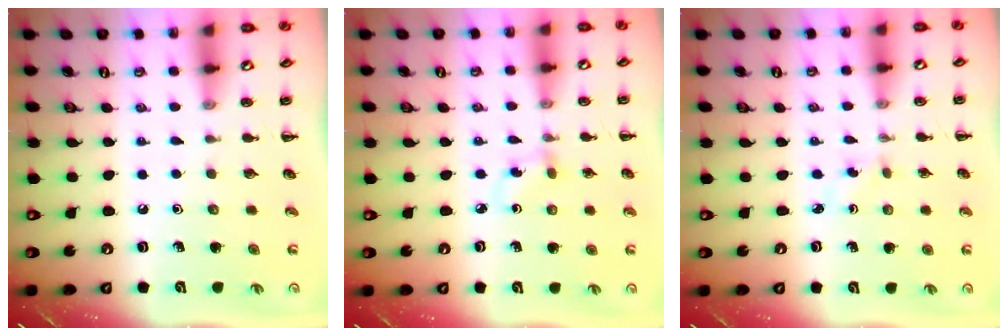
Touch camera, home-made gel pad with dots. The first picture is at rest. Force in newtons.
{"total": 2.8, "press": 2.5, "slide": 1.2}
{"total": 1.7, "press": 1.5, "slide": 0.8}